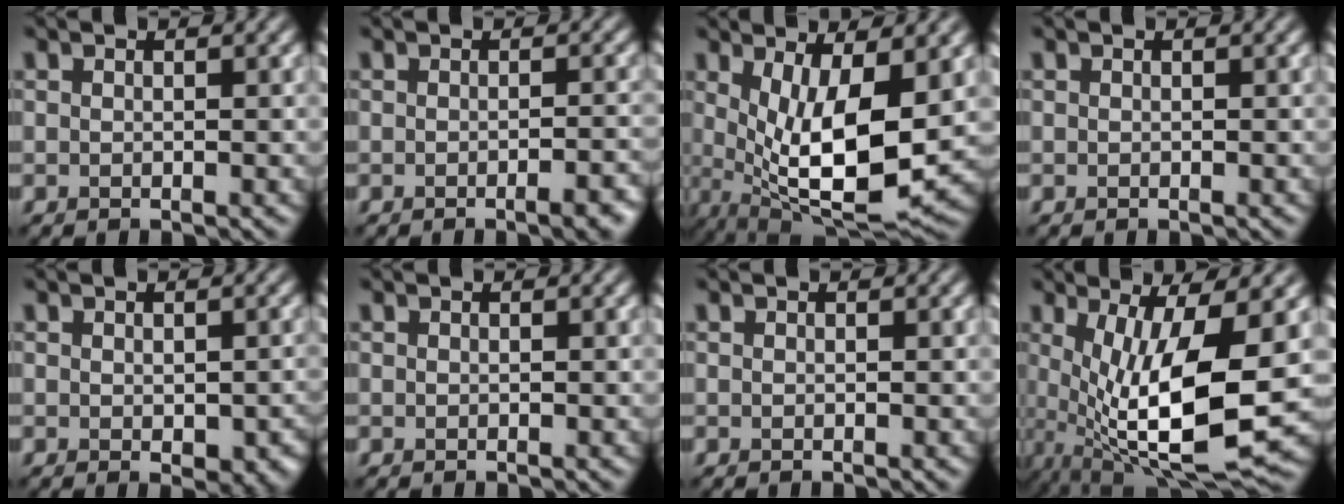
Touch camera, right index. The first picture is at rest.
{"total": 2.7, "force": [-1.3, 0.8, 2.2], "torque": [-0.022, 0.002, -0.019]}
{"total": 10.6, "force": [0.3, 4.0, 9.8], "torque": [-0.174, -0.027, 0.011]}
{"total": 0.0}
{"total": 3.3, "force": [-0.7, 1.7, 2.7], "torque": [-0.034, -0.010, -0.003]}
{"total": 0.0}
{"total": 0.0}
{"total": 11.7, "force": [-1.1, 3.6, 11.1], "torque": [-0.201, -0.026, -0.009]}